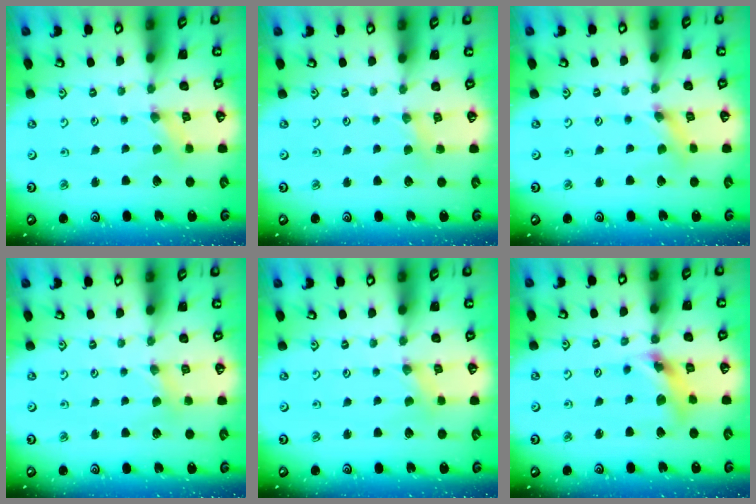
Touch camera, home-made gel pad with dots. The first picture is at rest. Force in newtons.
{"total": 2.1, "press": 2.1, "slide": 0.4}
{"total": 2.0, "press": 2.0, "slide": 0.1}
{"total": 2.1, "press": 2.0, "slide": 0.3}
{"total": 0.8, "press": 0.8, "slide": 0.2}
{"total": 12.1, "press": 12.1, "slide": 1.4}